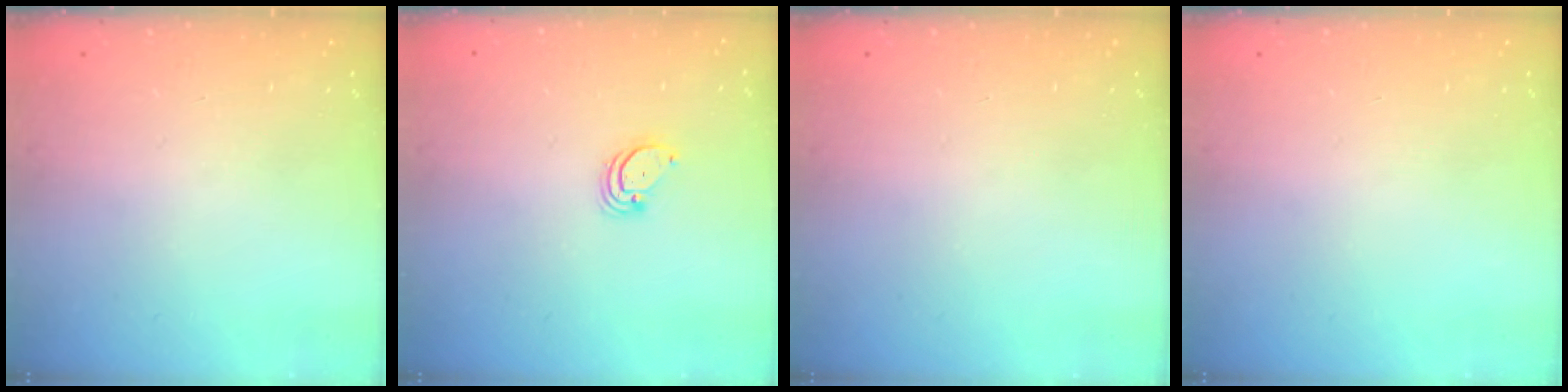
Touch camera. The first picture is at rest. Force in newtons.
{"total": 2.0, "press": 2.0, "slide": 0.1}
{"total": 0.0}
{"total": 0.0}